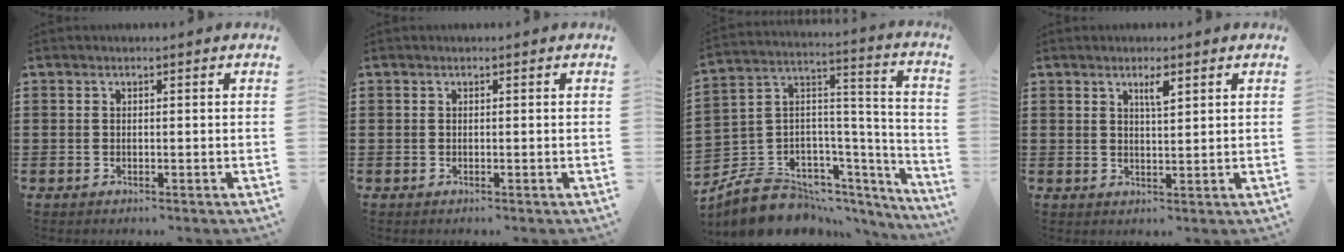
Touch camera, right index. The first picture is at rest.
{"total": 0.0}
{"total": 8.7, "force": [-6.3, 5.6, 1.7], "torque": [-0.052, 0.000, -0.113]}
{"total": 2.6, "force": [1.5, 0.5, 2.0], "torque": [-0.035, 0.000, 0.023]}